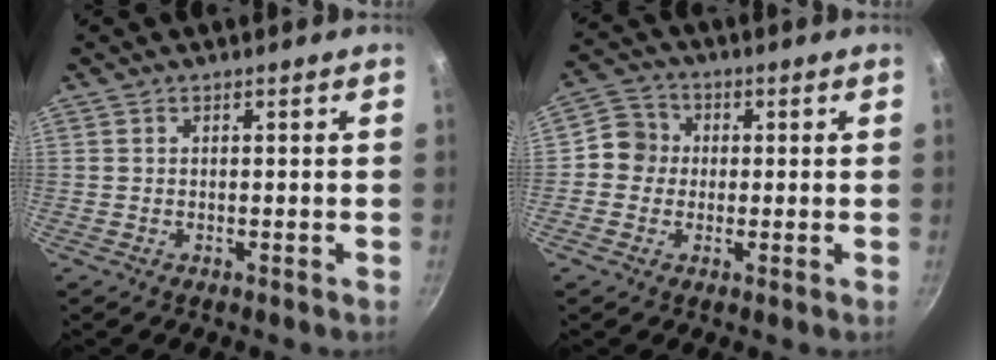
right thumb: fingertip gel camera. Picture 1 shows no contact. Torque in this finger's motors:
{"motor_torque": [0.43, -0.24, 0.15, -0.57, 0.00]}